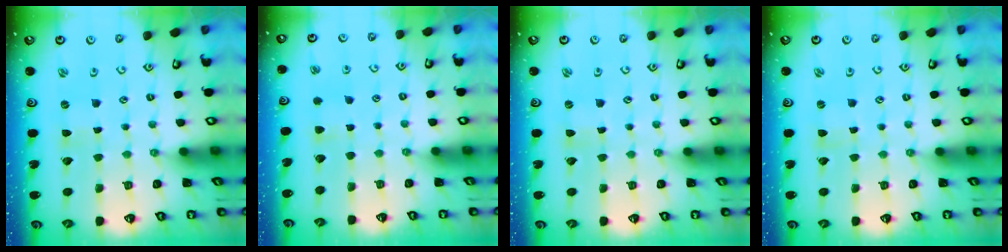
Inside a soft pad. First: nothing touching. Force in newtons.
{"total": 3.5, "press": 3.5, "slide": 0.6}
{"total": 0.0}
{"total": 0.6, "press": 0.6, "slide": 0.0}